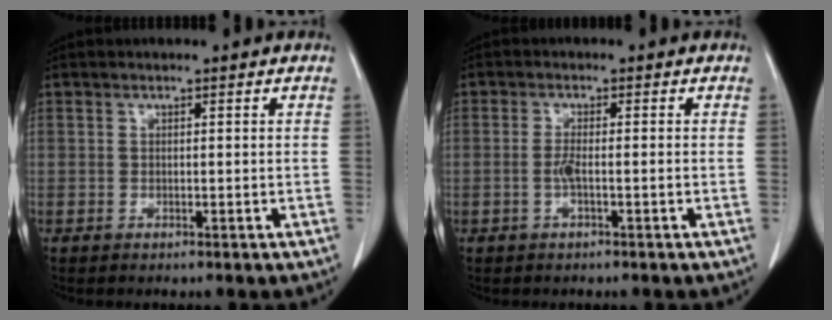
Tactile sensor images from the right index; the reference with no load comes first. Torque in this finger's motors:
{"motor_torque": [-0.05, -0.06, -0.03, 0.00]}